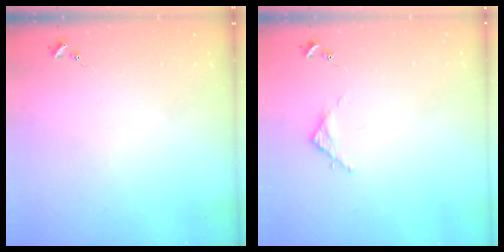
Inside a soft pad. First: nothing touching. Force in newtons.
{"total": 2.8, "press": 2.8, "slide": 0.4}